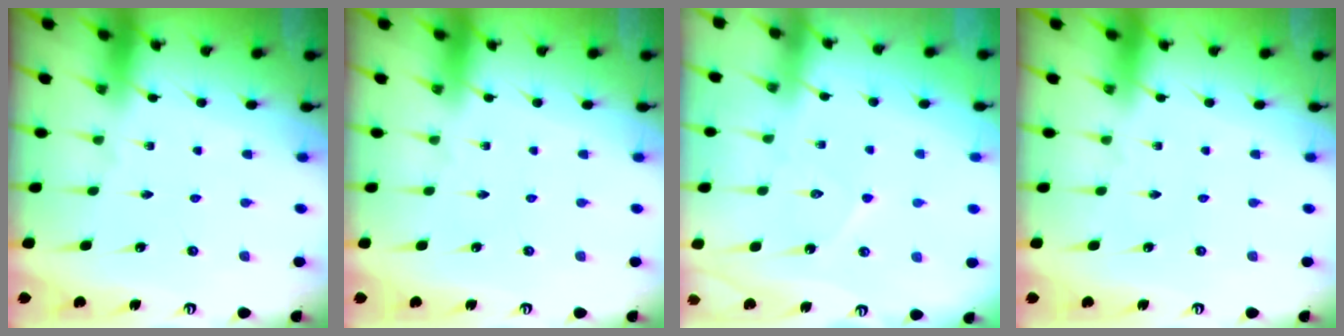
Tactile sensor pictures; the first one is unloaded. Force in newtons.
{"total": 0.0}
{"total": 5.3, "press": 5.3, "slide": 0.5}
{"total": 0.0}